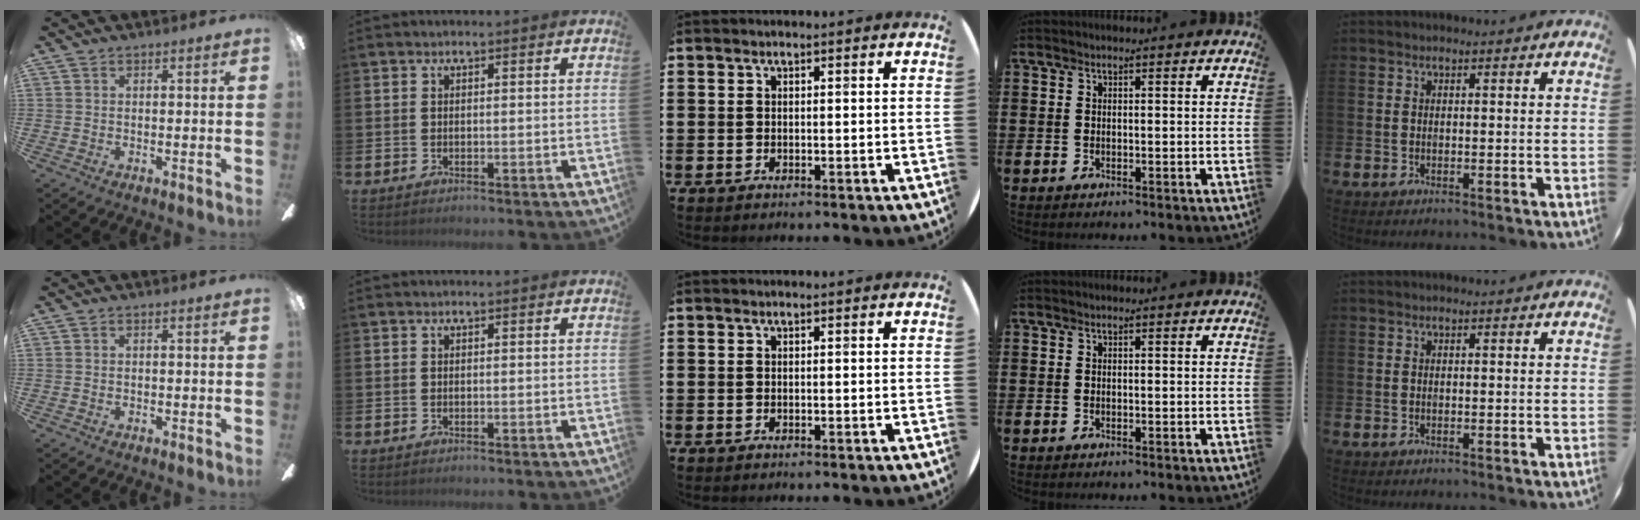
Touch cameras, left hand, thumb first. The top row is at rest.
{"thumb": {"total": 0.5, "force": [-0.2, 0.2, 0.4], "torque": [-0.008, 0.001, -0.005]}}